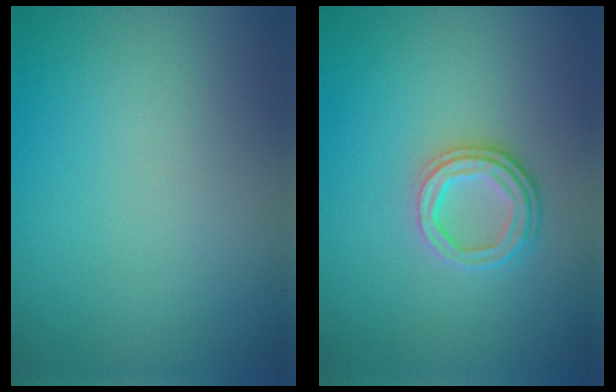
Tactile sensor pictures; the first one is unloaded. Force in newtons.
{"total": 3.1, "press": 2.5, "slide": 1.8}